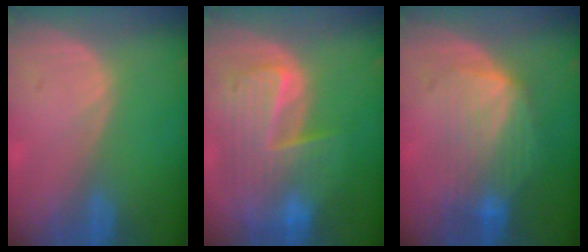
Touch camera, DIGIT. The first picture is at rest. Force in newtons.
{"total": 10.0, "press": 8.7, "slide": 5.0}
{"total": 7.4, "press": 7.3, "slide": 1.5}